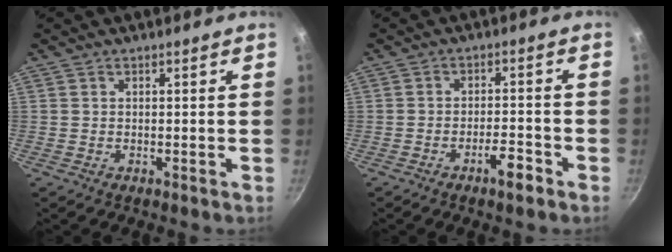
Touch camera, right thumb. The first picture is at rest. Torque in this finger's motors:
{"motor_torque": [2.63, 2.38, 0.45, -0.38, 0.01]}